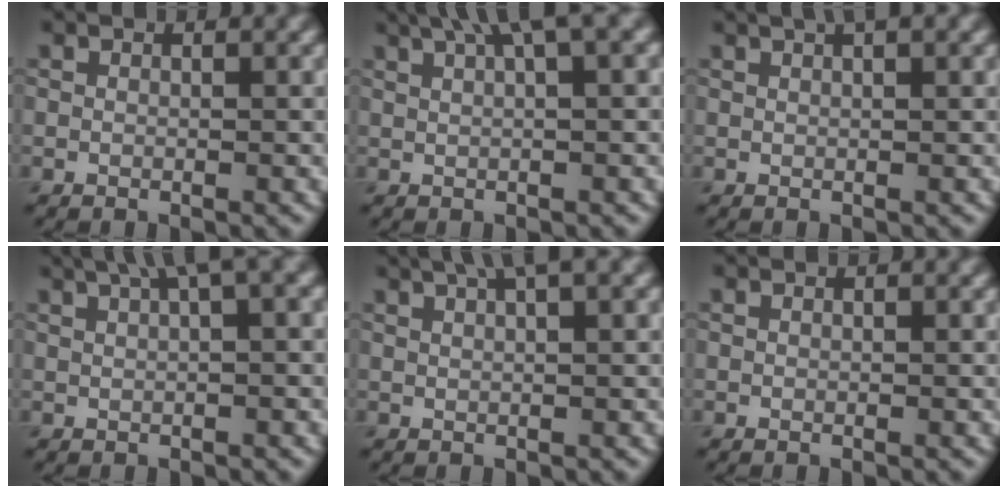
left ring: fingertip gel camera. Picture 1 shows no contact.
{"total": 5.2, "force": [3.1, 0.9, 4.0], "torque": [-0.055, 0.020, 0.051]}
{"total": 3.5, "force": [2.3, 1.0, 2.4], "torque": [-0.016, 0.002, 0.017]}
{"total": 4.7, "force": [2.8, 0.9, 3.7], "torque": [-0.050, 0.022, 0.045]}
{"total": 4.1, "force": [2.6, 0.7, 3.1], "torque": [-0.039, 0.014, 0.035]}
{"total": 0.0}